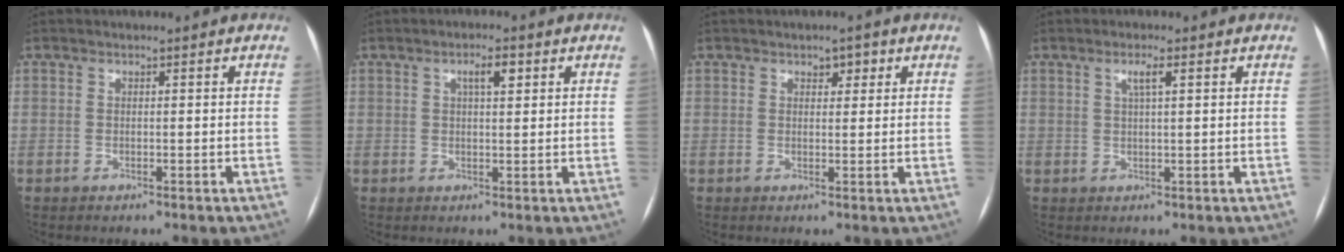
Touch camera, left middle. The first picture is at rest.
{"total": 4.4, "force": [1.8, 0.7, 3.9], "torque": [-0.069, 0.007, 0.032]}
{"total": 1.9, "force": [1.1, 1.1, 1.1], "torque": [-0.012, 0.005, 0.016]}
{"total": 2.2, "force": [1.0, 0.1, 2.0], "torque": [-0.040, 0.004, 0.018]}